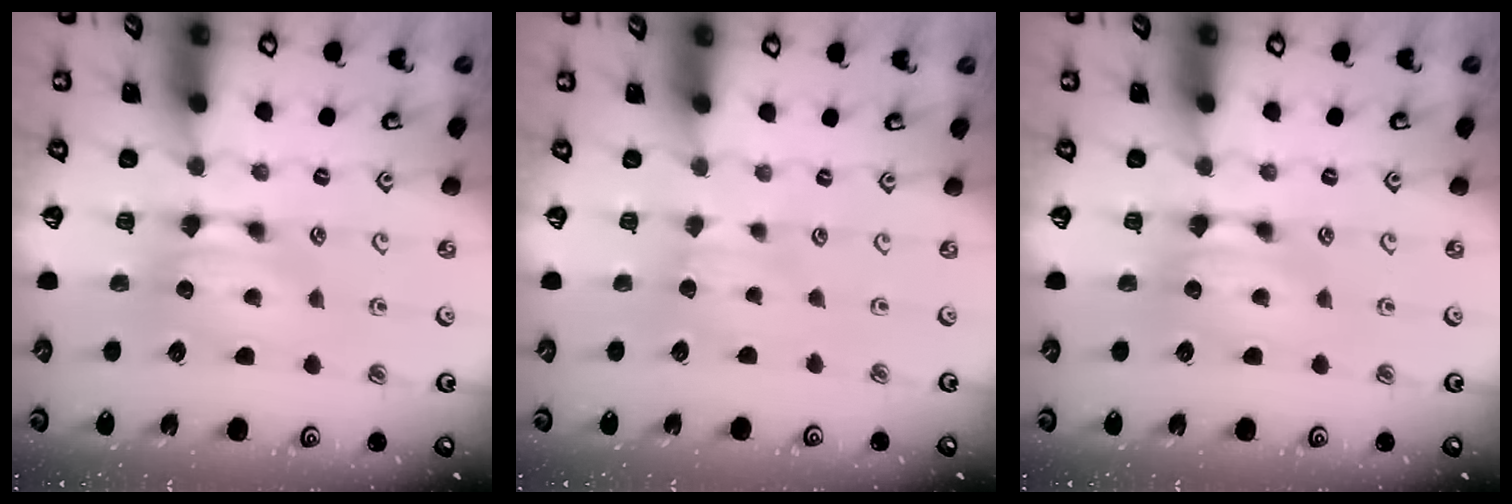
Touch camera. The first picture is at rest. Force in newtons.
{"total": 2.2, "press": 2.1, "slide": 0.4}
{"total": 0.0}